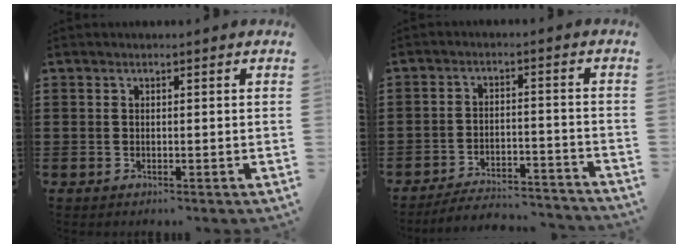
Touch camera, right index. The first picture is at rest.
{"total": 4.8, "force": [-4.7, 0.2, 0.8], "torque": [-0.024, -0.004, -0.097]}